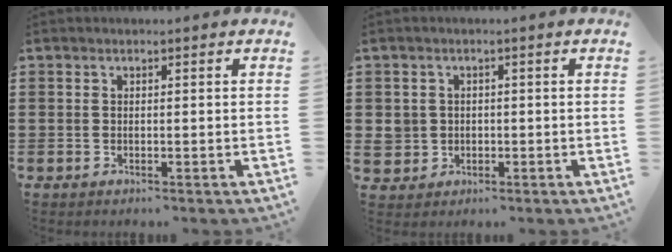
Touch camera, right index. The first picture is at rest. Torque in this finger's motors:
{"motor_torque": [0.28, 0.52, 0.13, 0.03]}